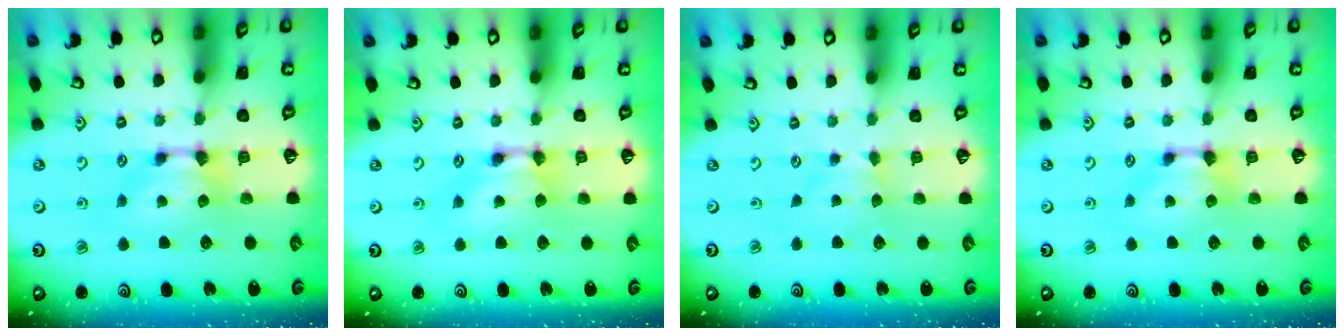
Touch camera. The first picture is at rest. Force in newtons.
{"total": 1.4, "press": 1.4, "slide": 0.1}
{"total": 1.7, "press": 1.6, "slide": 0.5}
{"total": 0.0}